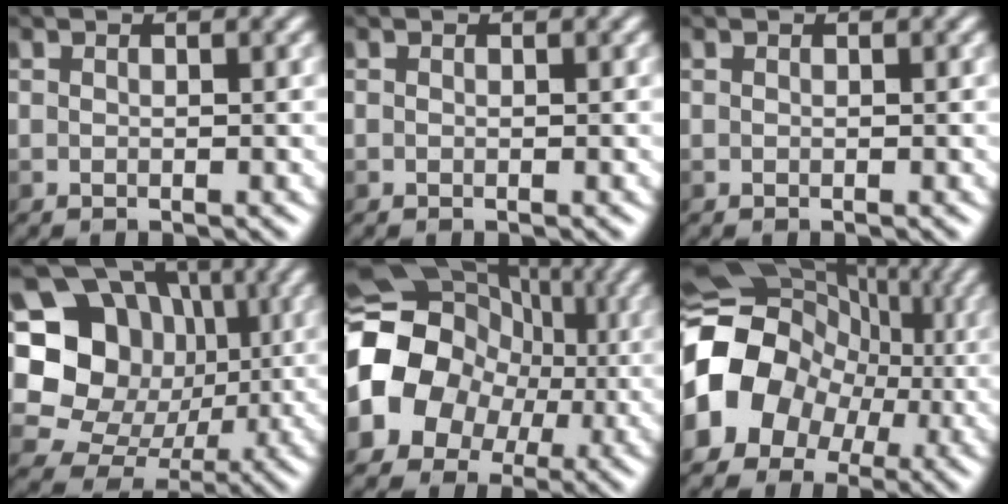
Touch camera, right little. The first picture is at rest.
{"total": 0.0}
{"total": 0.0}
{"total": 16.9, "force": [1.9, 15.1, 7.3], "torque": [-0.161, 0.045, 0.012]}
{"total": 11.3, "force": [-1.4, 9.7, 5.5], "torque": [-0.111, 0.004, -0.044]}
{"total": 13.0, "force": [-1.8, 11.0, 6.8], "torque": [-0.135, -0.002, -0.052]}